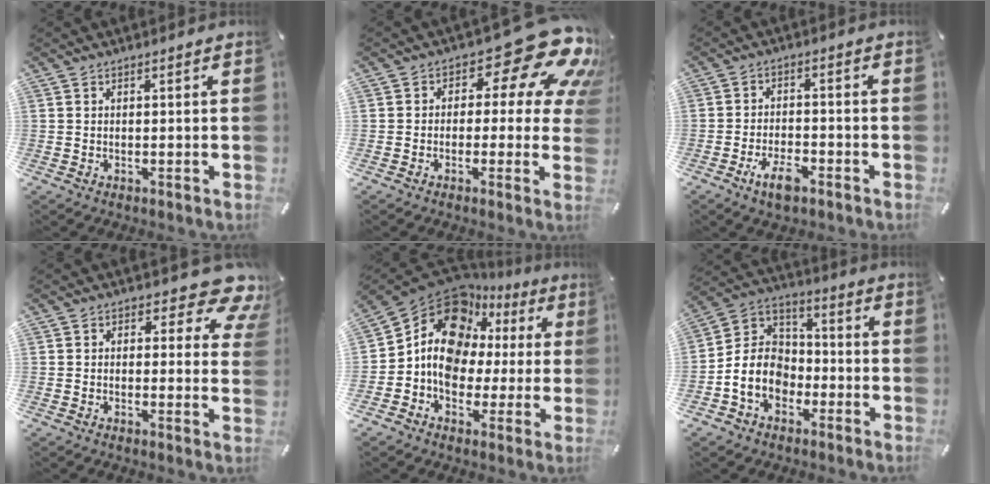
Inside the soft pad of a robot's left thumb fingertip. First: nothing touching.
{"total": 18.3, "force": [7.9, 8.4, 14.2], "torque": [-0.185, -0.048, 0.128]}
{"total": 6.2, "force": [-3.8, 2.7, 4.2], "torque": [-0.089, 0.013, -0.070]}
{"total": 9.5, "force": [5.4, 4.4, 6.4], "torque": [-0.072, -0.040, 0.087]}
{"total": 14.4, "force": [4.4, 11.5, 7.4], "torque": [-0.138, -0.035, 0.079]}
{"total": 10.5, "force": [-3.9, 8.6, 4.6], "torque": [-0.122, 0.017, -0.075]}